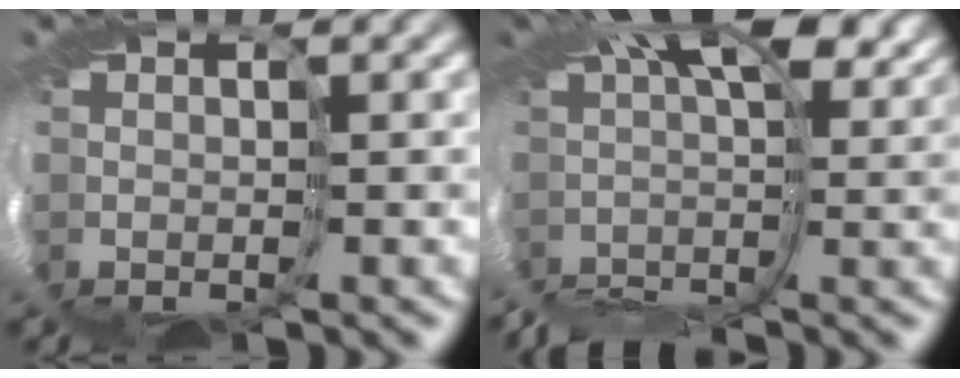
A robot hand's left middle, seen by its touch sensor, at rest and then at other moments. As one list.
[{"total": 6.2, "force": [-0.9, 2.3, 5.7], "torque": [-0.084, 0.015, -0.034]}]